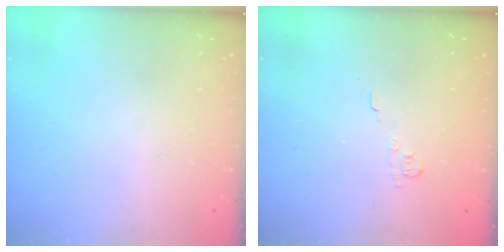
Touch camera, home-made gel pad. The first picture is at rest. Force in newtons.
{"total": 3.8, "press": 3.6, "slide": 1.1}